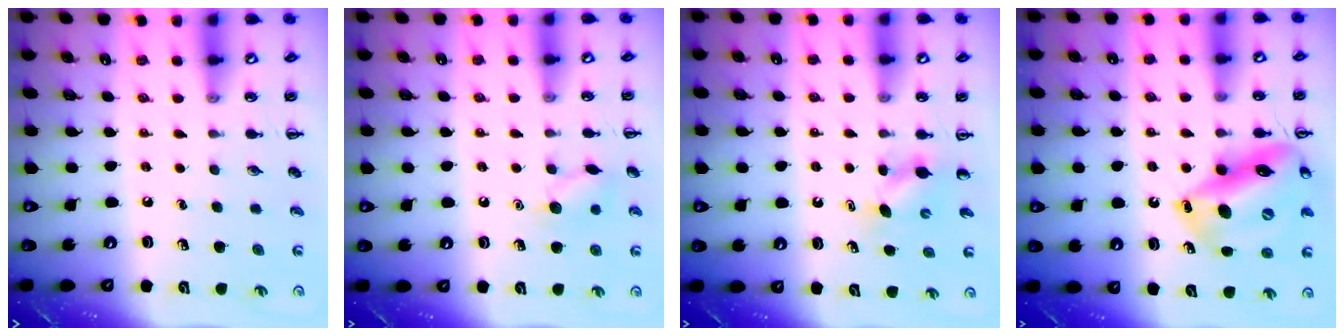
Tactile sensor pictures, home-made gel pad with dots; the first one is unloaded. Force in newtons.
{"total": 7.6, "press": 7.6, "slide": 1.0}
{"total": 3.4, "press": 3.3, "slide": 0.8}
{"total": 18.6, "press": 17.9, "slide": 5.1}